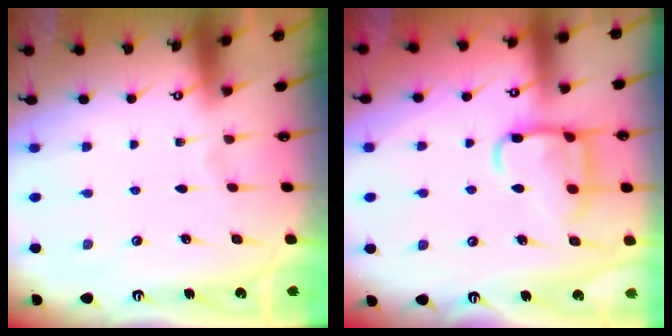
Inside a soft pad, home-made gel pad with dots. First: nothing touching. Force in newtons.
{"total": 13.8, "press": 13.8, "slide": 1.3}